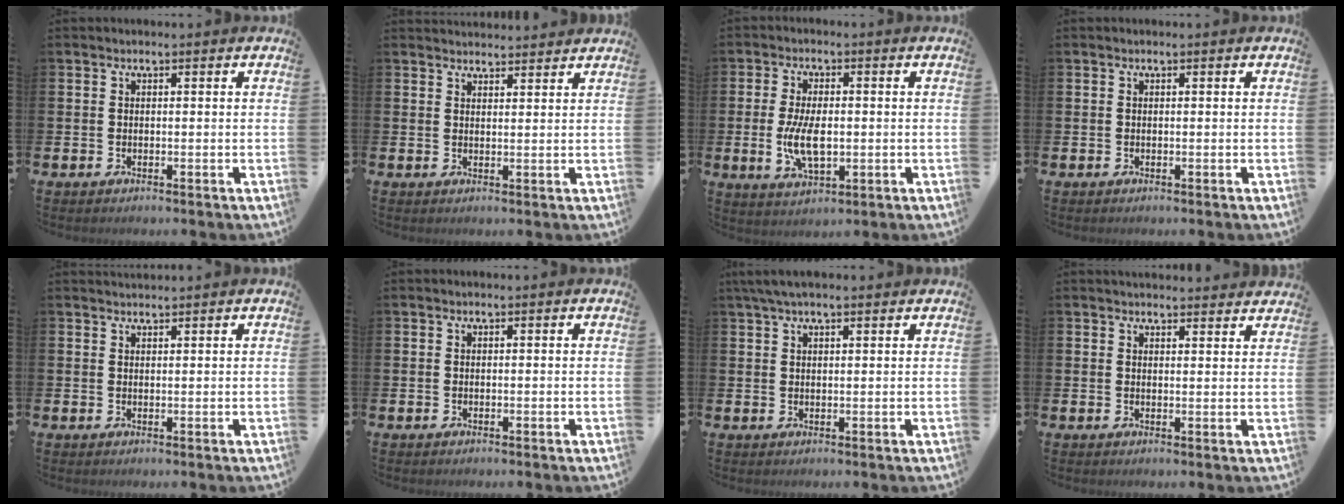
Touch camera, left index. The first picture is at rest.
{"total": 2.7, "force": [2.6, 0.4, -0.2], "torque": [-0.002, -0.012, 0.048]}
{"total": 6.6, "force": [-0.5, 3.2, 5.7], "torque": [-0.104, -0.003, -0.013]}
{"total": 0.0}
{"total": 1.3, "force": [1.3, 0.2, 0.1], "torque": [0.006, -0.003, 0.022]}
{"total": 0.0}
{"total": 3.2, "force": [2.4, 0.9, 1.9], "torque": [-0.040, 0.001, 0.043]}
{"total": 2.6, "force": [2.6, 0.4, 0.0], "torque": [0.004, -0.016, 0.046]}